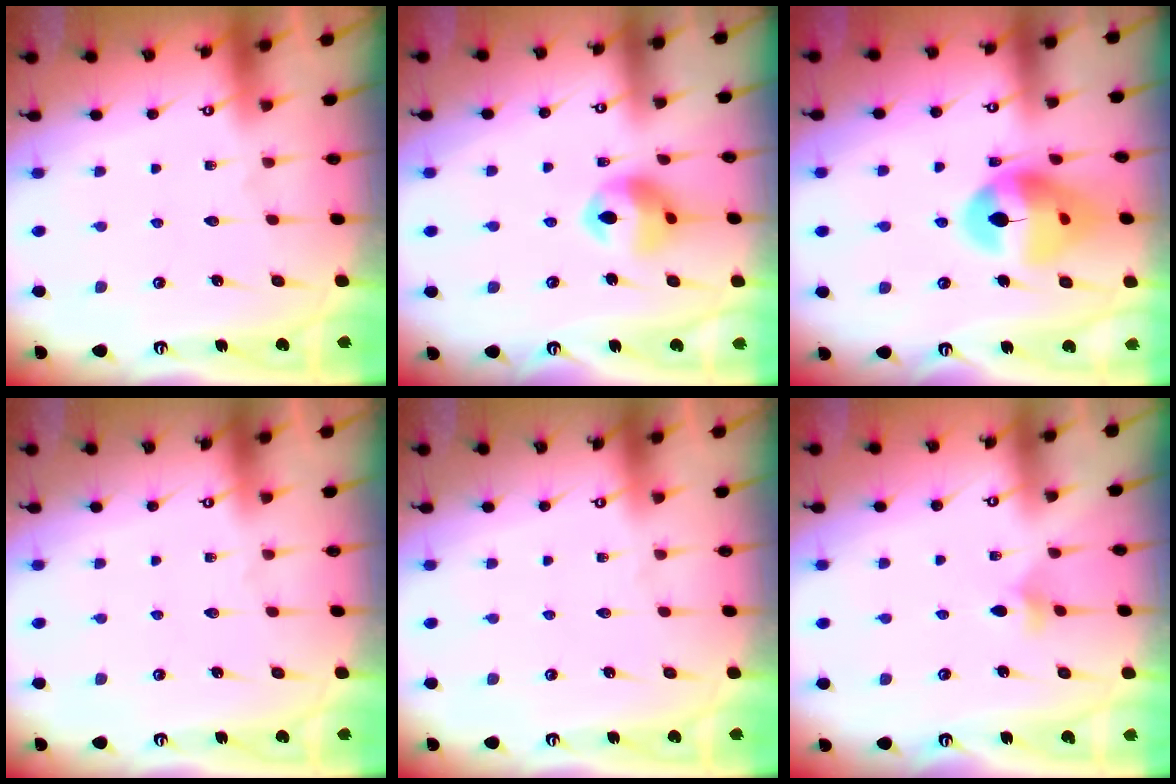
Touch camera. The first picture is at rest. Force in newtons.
{"total": 11.6, "press": 11.5, "slide": 1.9}
{"total": 15.7, "press": 15.6, "slide": 1.8}
{"total": 0.0}
{"total": 0.0}
{"total": 4.7, "press": 4.6, "slide": 0.7}